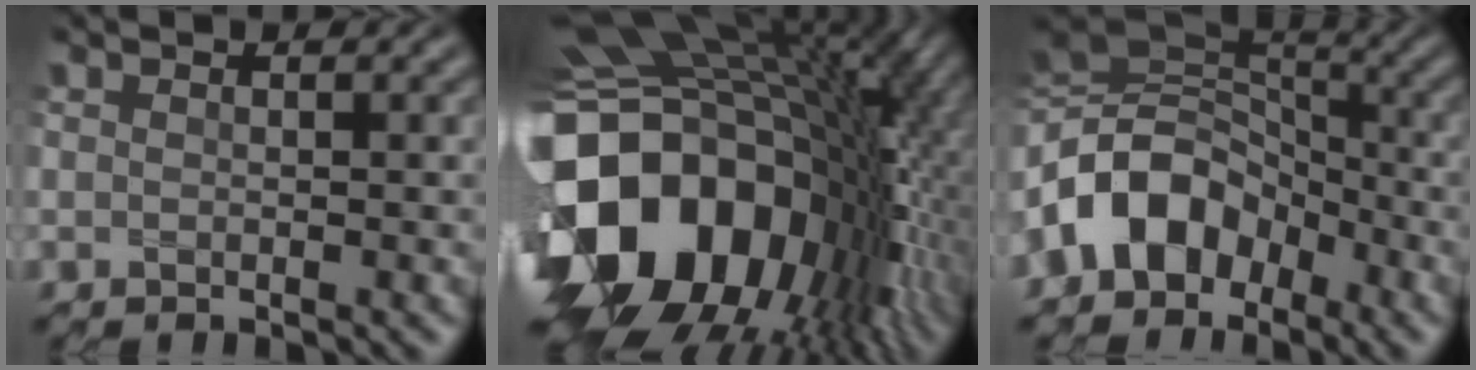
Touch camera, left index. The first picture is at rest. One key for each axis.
{"total": 20.1, "fx": -2.0, "fy": 14.8, "fz": 13.4, "tx": -0.273, "ty": -0.016, "tz": -0.025}
{"total": 8.9, "fx": -3.8, "fy": 6.5, "fz": 4.7, "tx": -0.075, "ty": 0.013, "tz": -0.091}